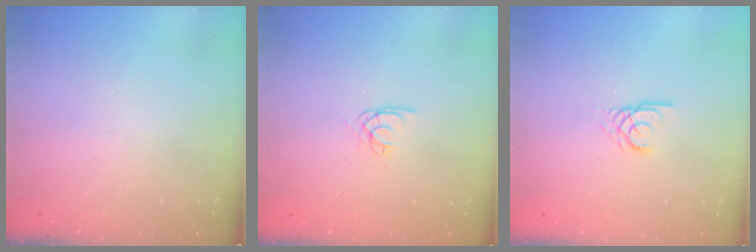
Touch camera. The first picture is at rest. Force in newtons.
{"total": 2.6, "press": 2.6, "slide": 0.1}
{"total": 2.9, "press": 2.9, "slide": 0.2}